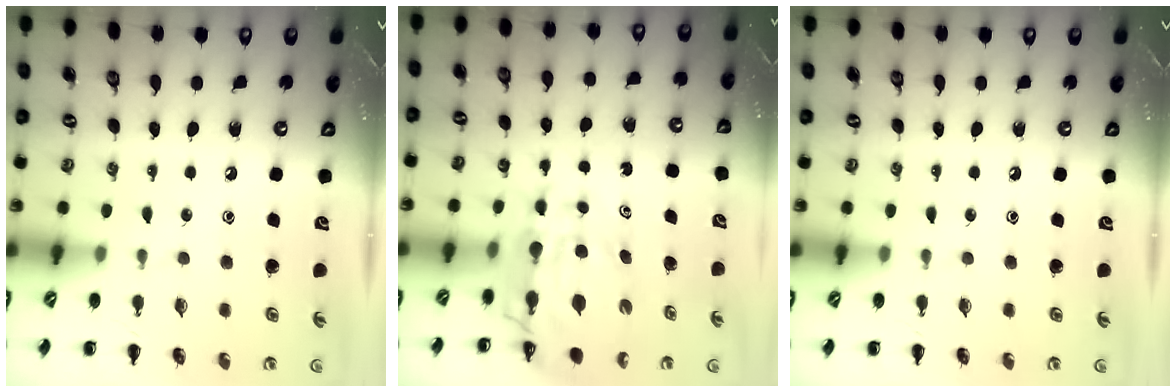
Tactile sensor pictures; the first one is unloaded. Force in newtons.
{"total": 10.7, "press": 10.2, "slide": 3.1}
{"total": 0.0}